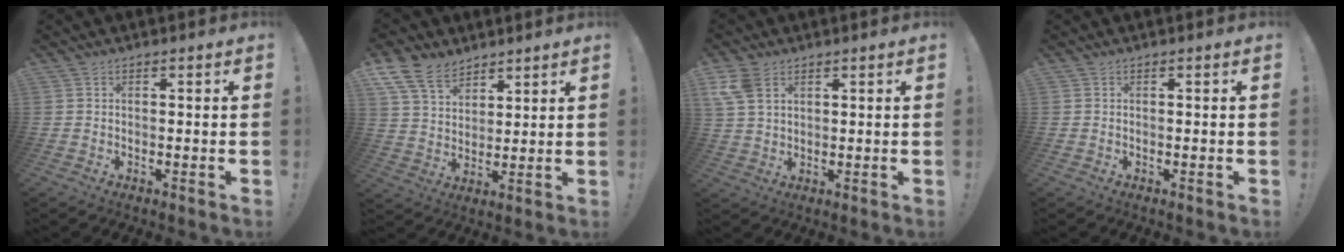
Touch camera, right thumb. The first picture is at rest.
{"total": 11.2, "force": [8.1, 6.6, 4.1], "torque": [-0.086, -0.044, 0.161]}
{"total": 7.3, "force": [3.6, 4.4, 4.6], "torque": [-0.100, -0.007, 0.071]}
{"total": 0.0}